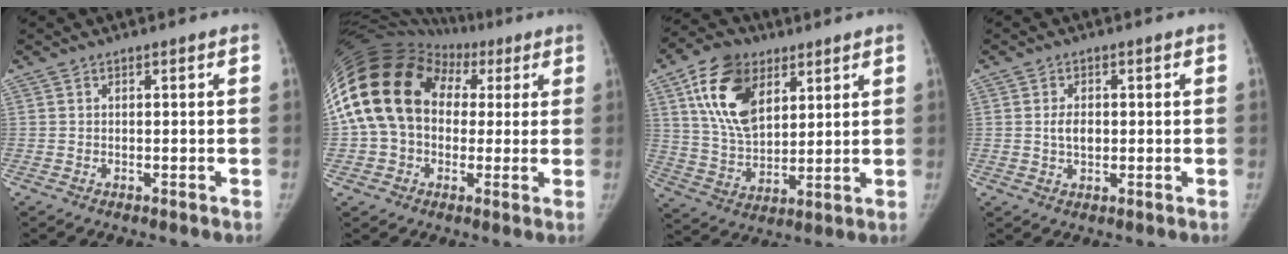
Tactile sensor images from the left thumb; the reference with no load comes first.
{"total": 22.8, "force": [3.2, 18.0, 13.6], "torque": [-0.277, 0.070, 0.058]}
{"total": 15.7, "force": [6.9, 9.7, 10.2], "torque": [-0.162, -0.023, 0.130]}
{"total": 3.3, "force": [0.2, 2.4, 2.4], "torque": [-0.033, 0.001, 0.005]}